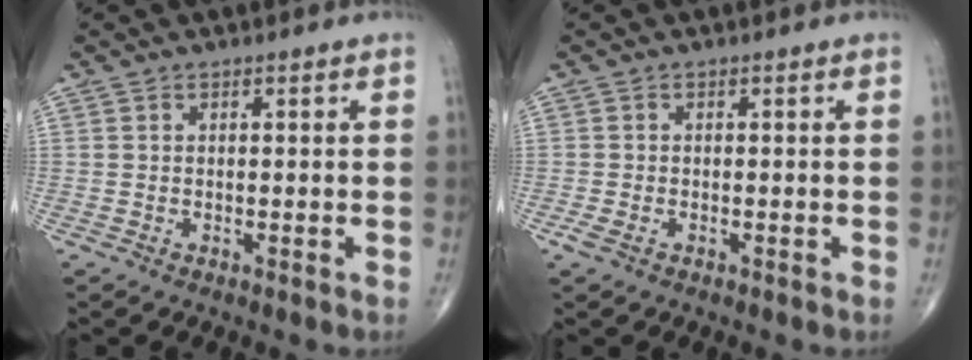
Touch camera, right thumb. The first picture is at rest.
{"total": 1.8, "force": [-0.9, 0.9, 1.2], "torque": [-0.031, -0.001, -0.017]}